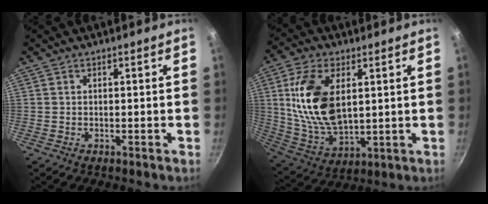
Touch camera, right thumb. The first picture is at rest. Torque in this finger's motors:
{"motor_torque": [-1.08, 1.90, 1.61, 0.55, 0.43]}